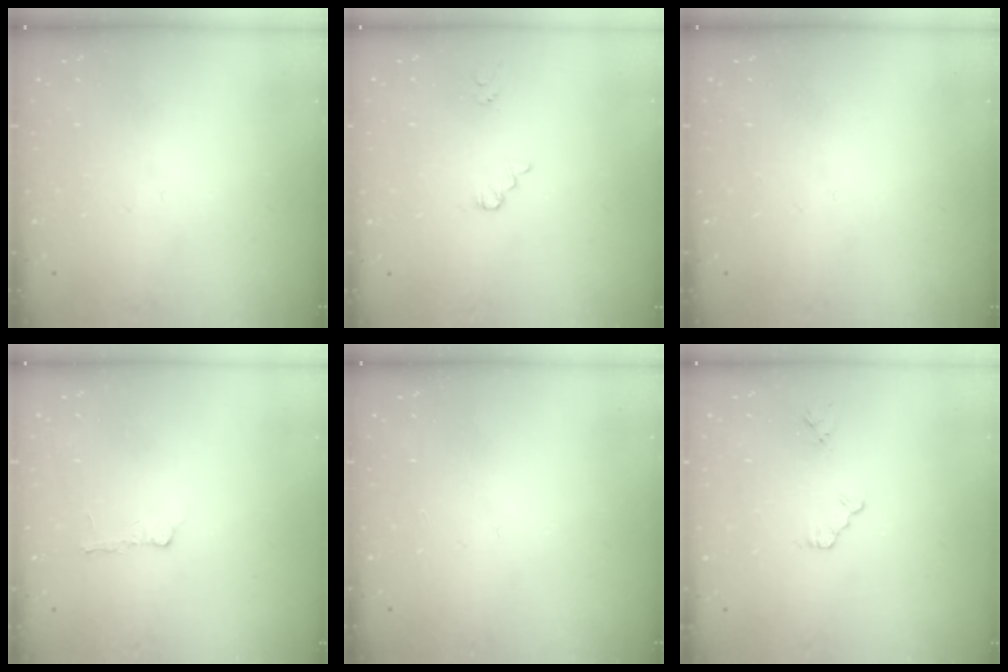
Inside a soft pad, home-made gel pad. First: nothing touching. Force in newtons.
{"total": 1.4, "press": 1.4, "slide": 0.2}
{"total": 0.0}
{"total": 2.4, "press": 2.3, "slide": 0.4}
{"total": 0.0}
{"total": 2.3, "press": 2.3, "slide": 0.4}